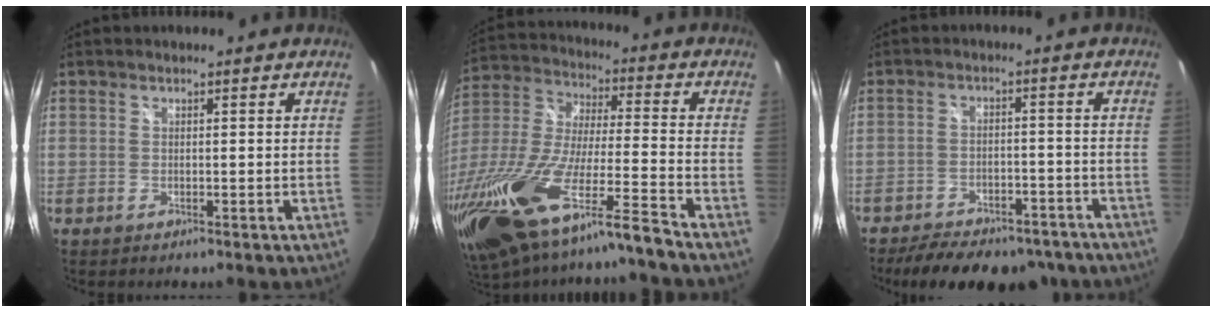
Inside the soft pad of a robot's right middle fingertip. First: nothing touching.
{"total": 23.3, "force": [-15.5, 2.5, 17.2], "torque": [-0.342, -0.058, -0.284]}
{"total": 17.7, "force": [-14.4, 6.9, 7.6], "torque": [-0.156, -0.003, -0.183]}